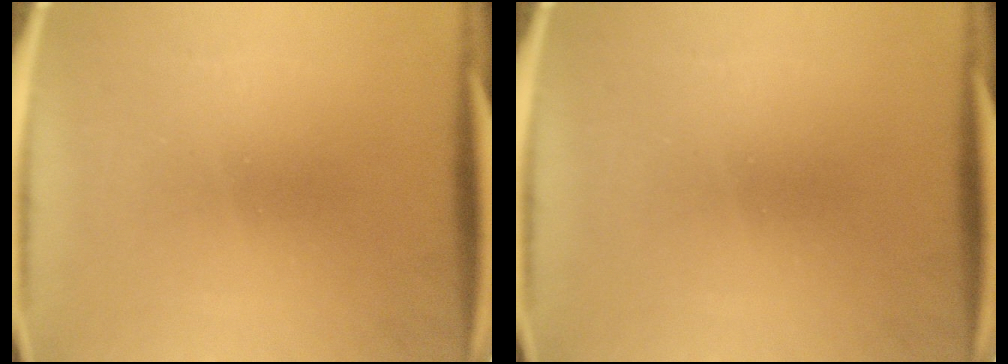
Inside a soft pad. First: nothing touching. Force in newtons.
{"total": 0.0}